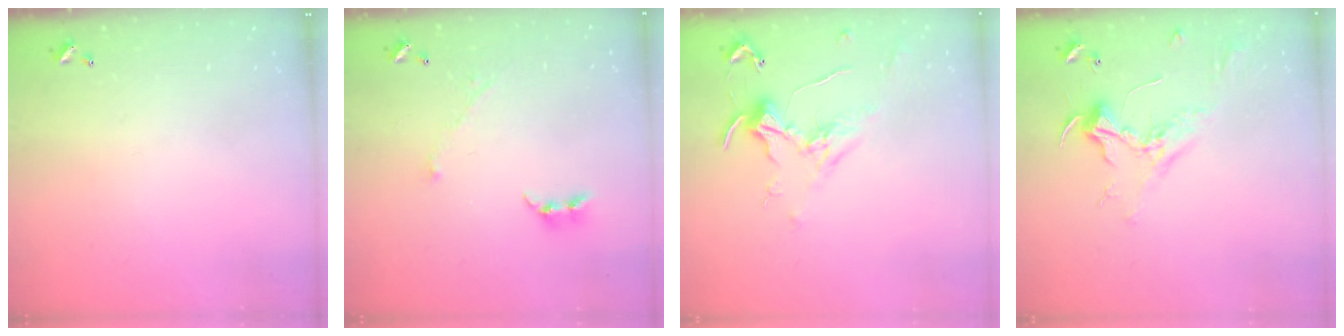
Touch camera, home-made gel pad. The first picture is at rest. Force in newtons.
{"total": 2.9, "press": 2.9, "slide": 0.4}
{"total": 0.7, "press": 0.3, "slide": 0.7}
{"total": 2.4, "press": 2.3, "slide": 0.8}